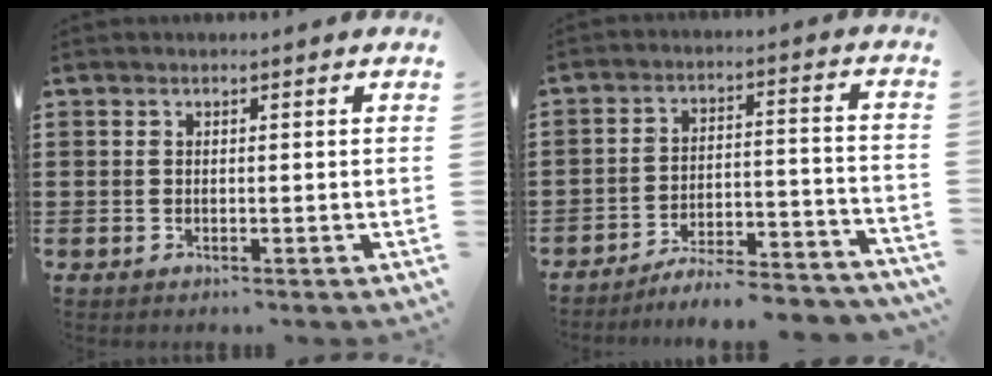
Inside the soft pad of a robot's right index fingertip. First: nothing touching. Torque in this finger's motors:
{"motor_torque": [2.14, 0.00, 0.58, 0.17]}